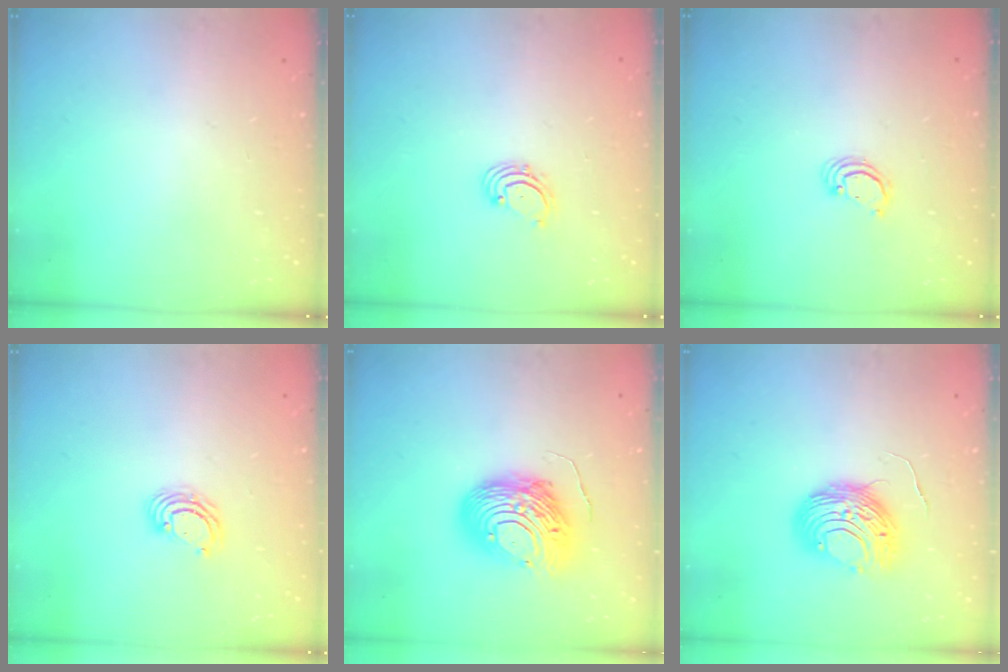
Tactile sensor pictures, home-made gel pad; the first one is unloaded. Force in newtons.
{"total": 1.9, "press": 1.8, "slide": 0.2}
{"total": 2.3, "press": 2.3, "slide": 0.3}
{"total": 4.0, "press": 3.9, "slide": 0.3}
{"total": 14.4, "press": 14.4, "slide": 1.2}
{"total": 10.3, "press": 10.3, "slide": 0.7}